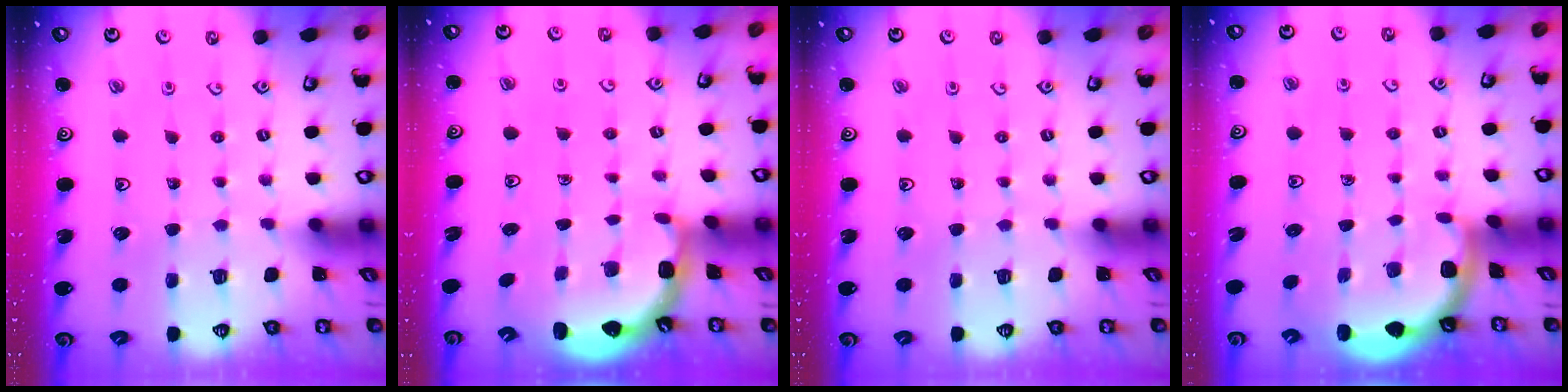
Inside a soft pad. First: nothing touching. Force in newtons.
{"total": 2.5, "press": 2.1, "slide": 1.3}
{"total": 0.0}
{"total": 1.6, "press": 1.6, "slide": 0.0}